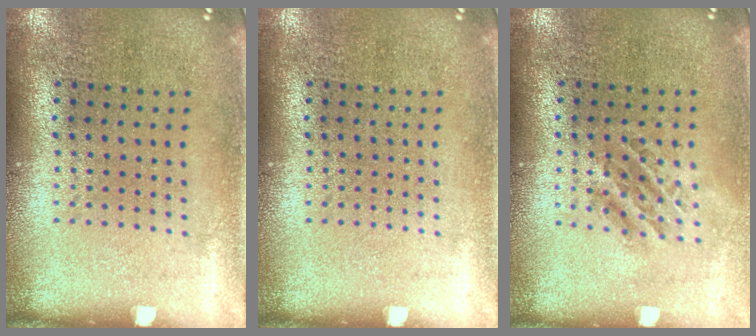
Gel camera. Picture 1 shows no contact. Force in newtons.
{"total": 0.0}
{"total": 1.1, "press": 1.0, "slide": 0.5}